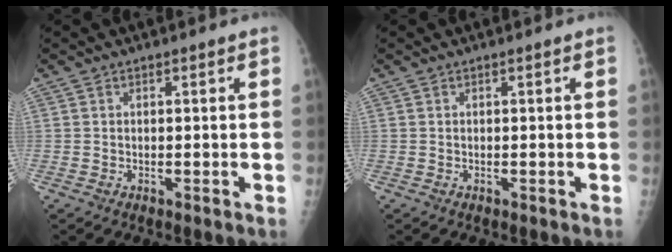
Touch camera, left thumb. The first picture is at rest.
{"total": 0.0}